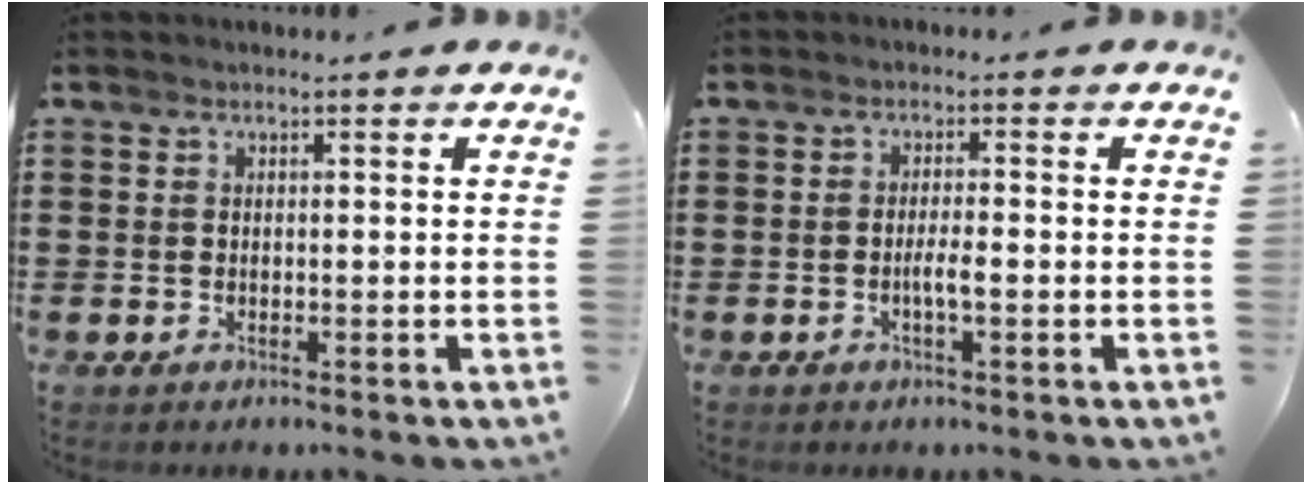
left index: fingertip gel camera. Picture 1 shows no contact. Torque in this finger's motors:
{"motor_torque": [0.11, 0.05, 0.25, 0.03]}